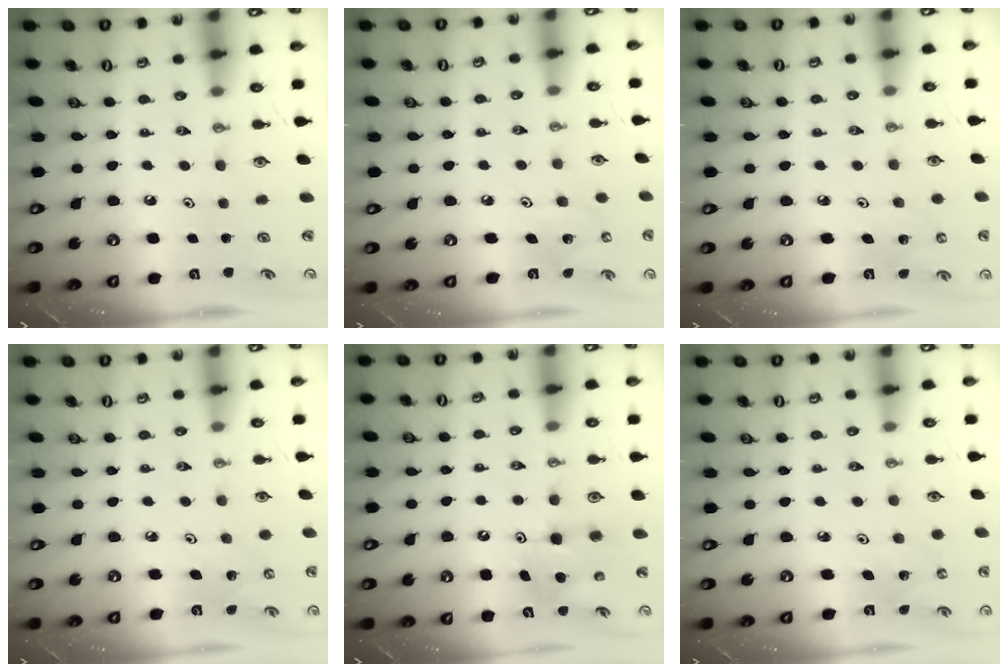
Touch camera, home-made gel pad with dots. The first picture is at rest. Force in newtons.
{"total": 6.8, "press": 6.8, "slide": 0.1}
{"total": 4.5, "press": 4.5, "slide": 0.4}
{"total": 6.2, "press": 6.0, "slide": 1.7}
{"total": 9.2, "press": 9.2, "slide": 0.6}
{"total": 3.5, "press": 3.5, "slide": 0.2}